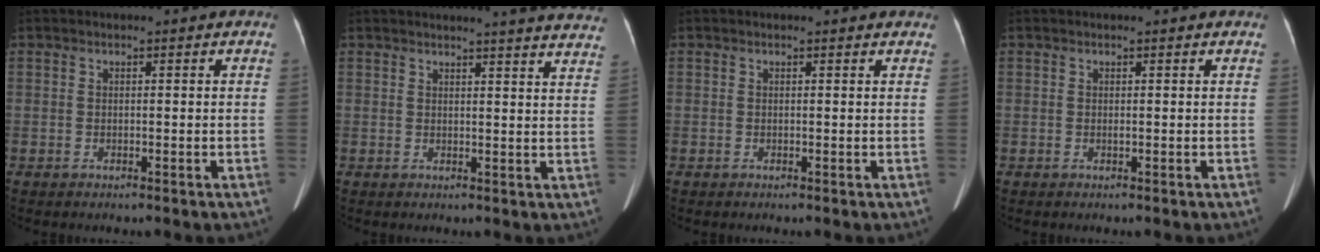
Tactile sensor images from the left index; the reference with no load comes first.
{"total": 16.6, "force": [15.7, 0.5, 5.3], "torque": [-0.060, -0.056, 0.162]}
{"total": 1.7, "force": [1.4, 0.9, 0.2], "torque": [-0.008, 0.011, 0.005]}
{"total": 0.6, "force": [0.4, 0.2, 0.4], "torque": [-0.011, 0.009, 0.005]}